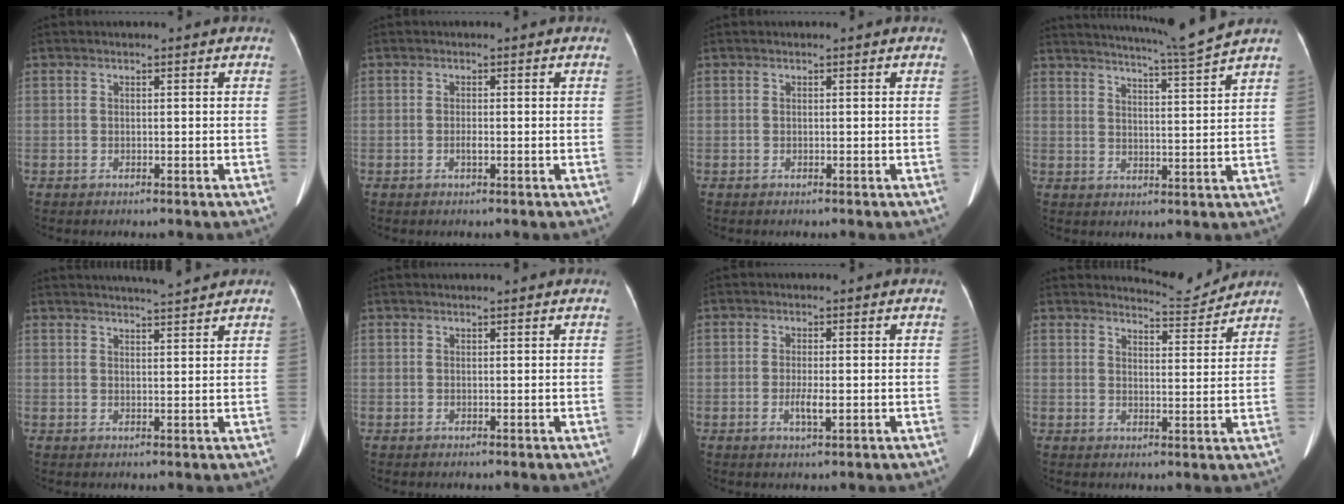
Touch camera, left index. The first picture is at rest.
{"total": 0.9, "force": [-0.4, 0.2, 0.8], "torque": [-0.019, -0.001, -0.008]}
{"total": 0.0}
{"total": 9.6, "force": [8.7, -2.7, 3.0], "torque": [-0.056, -0.031, 0.131]}
{"total": 6.5, "force": [6.1, -0.3, 2.2], "torque": [-0.038, 0.012, 0.084]}
{"total": 2.1, "force": [2.0, 0.1, 0.8], "torque": [-0.007, 0.024, 0.029]}
{"total": 2.3, "force": [-0.5, 0.5, 2.2], "torque": [-0.048, -0.004, -0.008]}
{"total": 5.0, "force": [4.9, -0.3, -0.8], "torque": [0.000, -0.020, 0.070]}